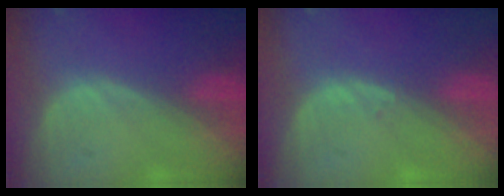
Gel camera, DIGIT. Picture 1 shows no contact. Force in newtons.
{"total": 0.6, "press": 0.5, "slide": 0.4}